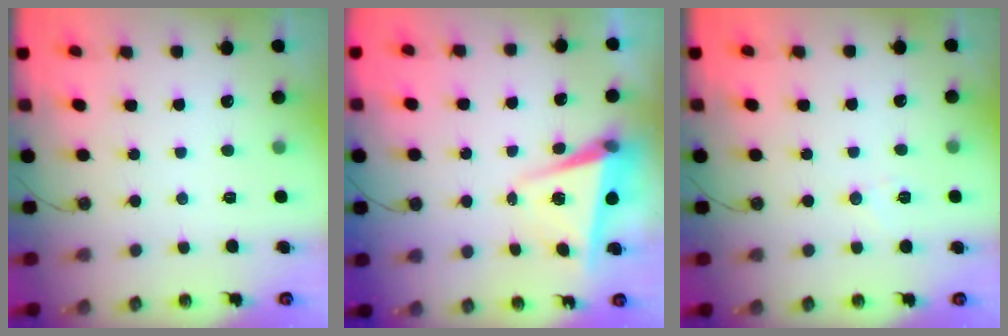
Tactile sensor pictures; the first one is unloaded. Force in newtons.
{"total": 5.3, "press": 4.8, "slide": 2.2}
{"total": 5.2, "press": 4.9, "slide": 1.6}